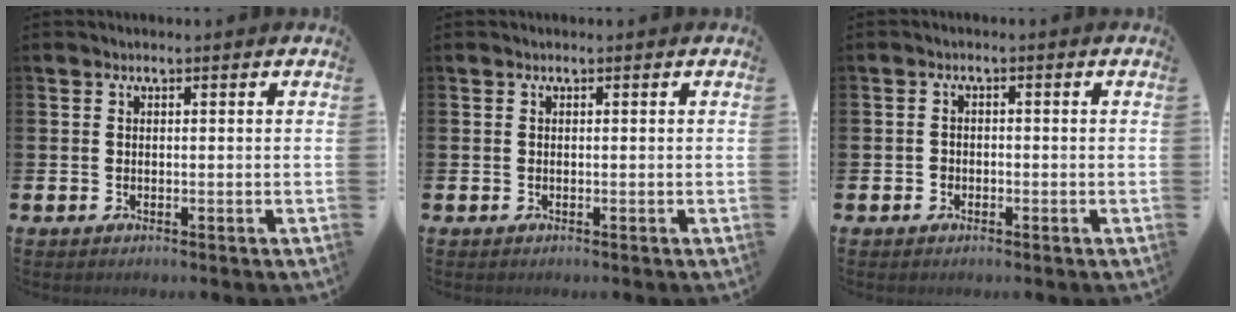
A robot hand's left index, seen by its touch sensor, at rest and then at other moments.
{"total": 0.0}
{"total": 0.8, "force": [-0.5, 0.7, 0.2], "torque": [-0.008, 0.005, -0.010]}